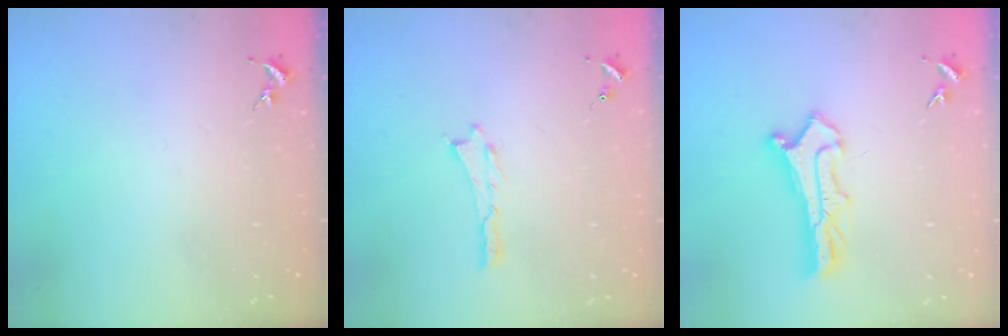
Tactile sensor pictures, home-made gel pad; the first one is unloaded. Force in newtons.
{"total": 0.0}
{"total": 2.9, "press": 2.9, "slide": 0.3}